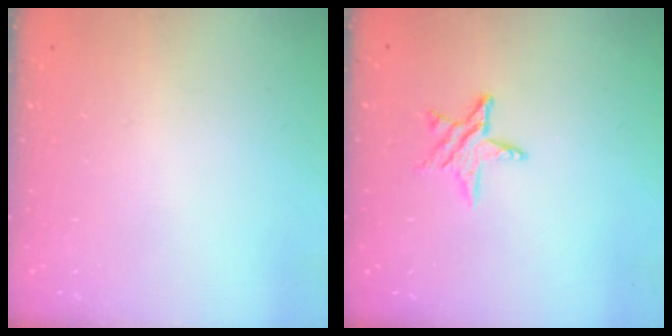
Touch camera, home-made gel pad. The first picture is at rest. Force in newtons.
{"total": 7.9, "press": 7.9, "slide": 0.6}